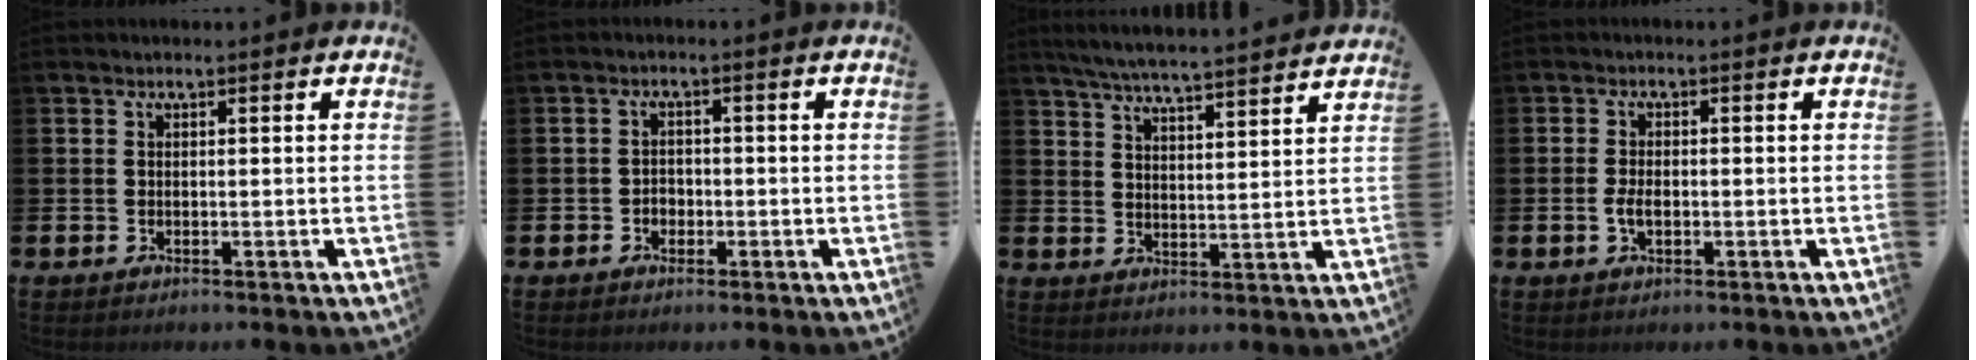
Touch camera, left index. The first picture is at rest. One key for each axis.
{"total": 1.7, "fx": -0.7, "fy": 1.5, "fz": 0.5, "tx": -0.010, "ty": 0.004, "tz": -0.017}
{"total": 5.8, "fx": 5.7, "fy": -0.3, "fz": 1.3, "tx": -0.047, "ty": -0.039, "tz": 0.100}
{"total": 2.3, "fx": -0.4, "fy": 1.3, "fz": 1.9, "tx": -0.034, "ty": 0.003, "tz": -0.009}